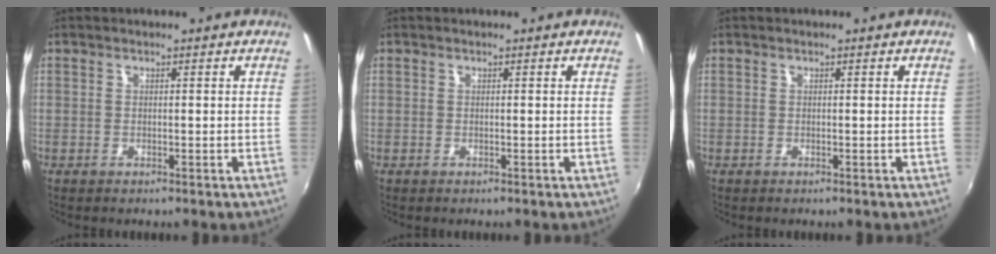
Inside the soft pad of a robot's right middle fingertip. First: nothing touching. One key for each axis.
{"total": 0.0}
{"total": 0.0}